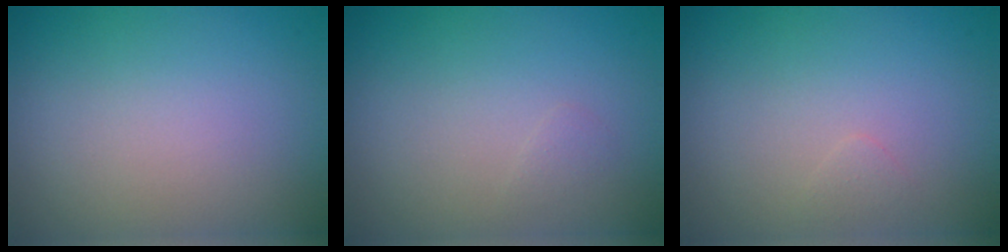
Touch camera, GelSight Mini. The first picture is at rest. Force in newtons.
{"total": 0.5, "press": 0.5, "slide": 0.0}
{"total": 0.6, "press": 0.6, "slide": 0.0}